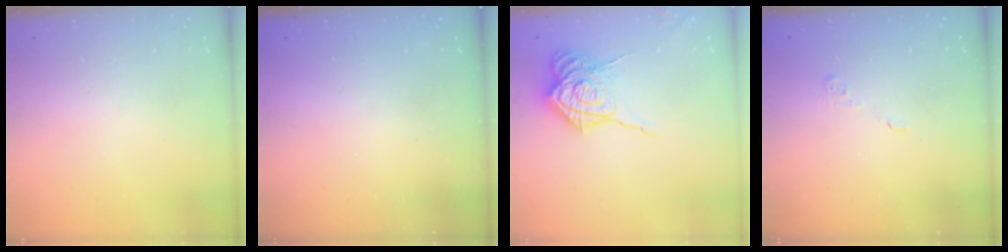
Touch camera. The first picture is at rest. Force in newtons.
{"total": 2.4, "press": 2.3, "slide": 0.8}
{"total": 17.9, "press": 17.9, "slide": 0.8}
{"total": 4.3, "press": 4.3, "slide": 0.9}